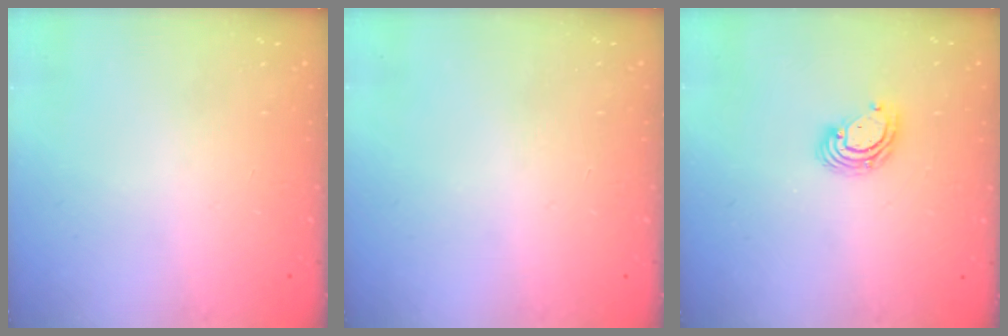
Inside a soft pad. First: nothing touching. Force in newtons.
{"total": 0.0}
{"total": 5.2, "press": 5.2, "slide": 0.3}